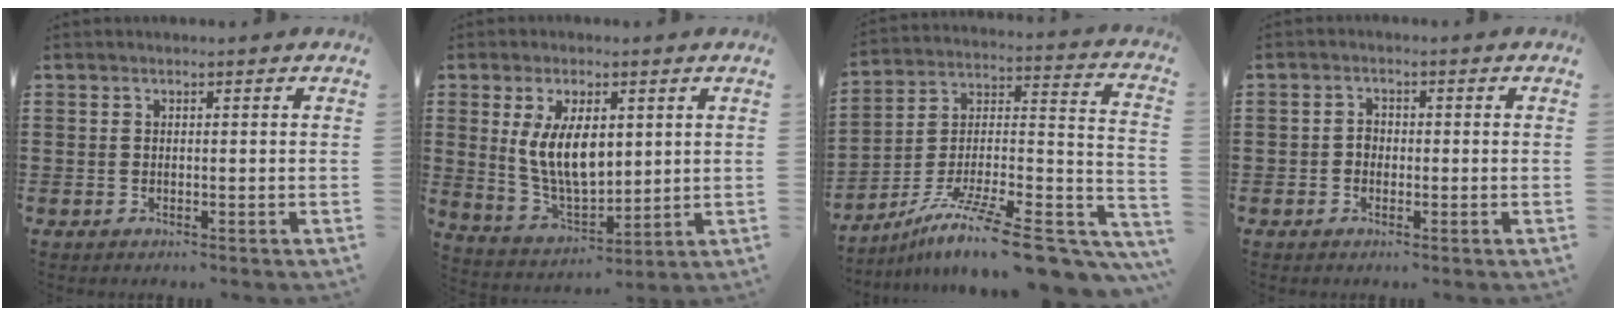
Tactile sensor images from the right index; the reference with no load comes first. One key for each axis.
{"total": 8.8, "fx": 1.8, "fy": 4.3, "fz": 7.5, "tx": -0.156, "ty": 0.000, "tz": 0.030}
{"total": 14.6, "fx": -10.3, "fy": 2.8, "fz": 9.9, "tx": -0.164, "ty": 0.026, "tz": -0.175}
{"total": 1.5, "fx": -0.5, "fy": 1.2, "fz": 0.7, "tx": -0.017, "ty": 0.003, "tz": -0.012}